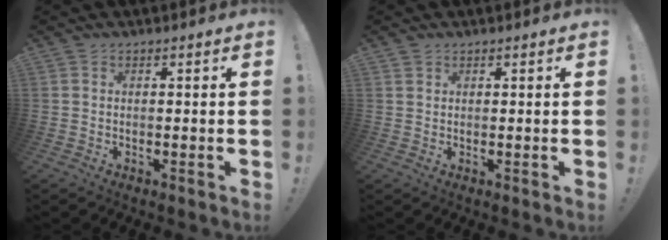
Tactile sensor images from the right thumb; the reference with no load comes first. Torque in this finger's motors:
{"motor_torque": [-0.36, -0.42, -0.25, 0.46, 0.00]}